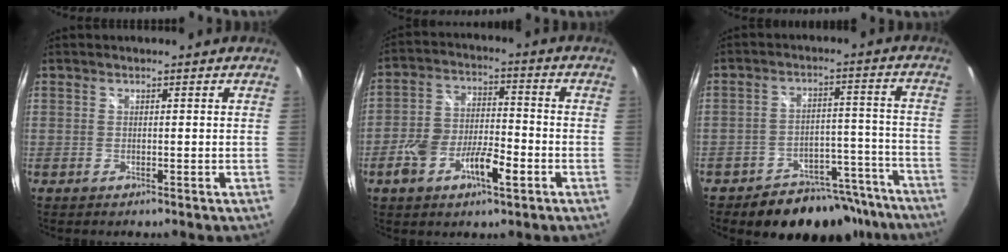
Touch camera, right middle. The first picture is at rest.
{"total": 10.4, "force": [-4.6, 4.5, 8.2], "torque": [-0.168, 0.005, -0.079]}
{"total": 16.7, "force": [-13.7, 8.3, 4.8], "torque": [-0.084, 0.046, -0.163]}